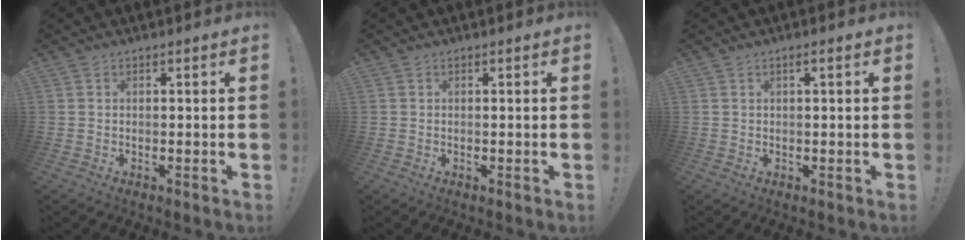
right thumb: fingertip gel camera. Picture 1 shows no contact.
{"total": 0.0}
{"total": 1.5, "force": [0.2, 0.0, 1.5], "torque": [-0.024, -0.001, 0.001]}